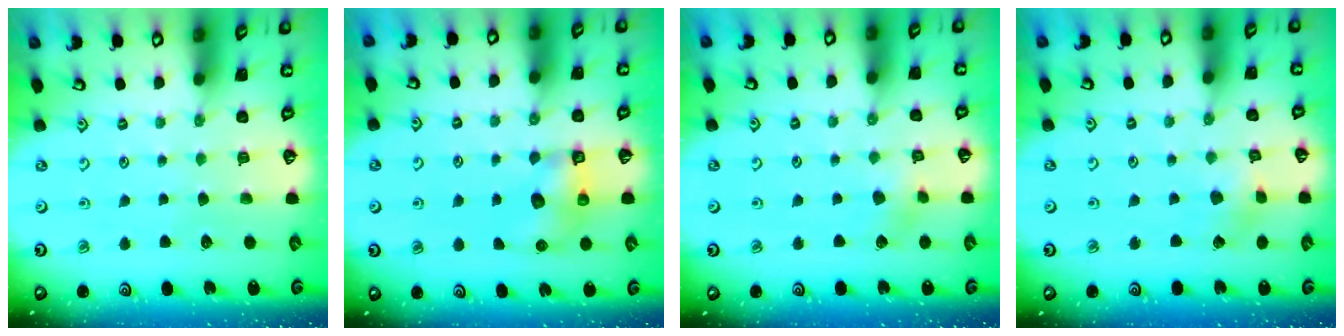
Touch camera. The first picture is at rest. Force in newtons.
{"total": 6.3, "press": 6.3, "slide": 0.4}
{"total": 4.1, "press": 4.1, "slide": 0.2}
{"total": 4.5, "press": 4.5, "slide": 0.4}